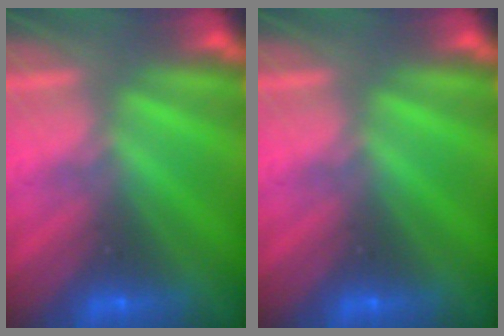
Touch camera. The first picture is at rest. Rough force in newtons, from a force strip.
{"total": 0.0}